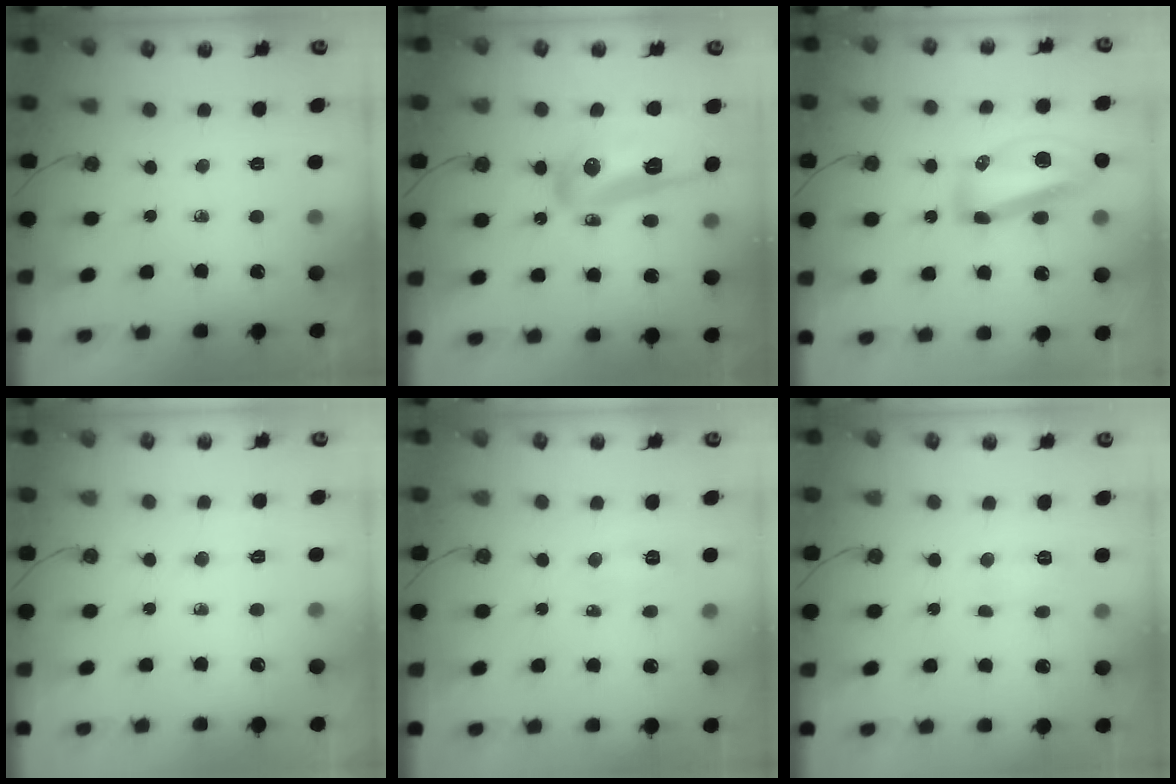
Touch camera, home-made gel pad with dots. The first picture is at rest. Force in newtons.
{"total": 18.4, "press": 17.5, "slide": 5.6}
{"total": 15.0, "press": 14.9, "slide": 1.4}
{"total": 2.9, "press": 2.9, "slide": 0.5}
{"total": 5.0, "press": 4.9, "slide": 0.7}
{"total": 3.8, "press": 3.8, "slide": 0.3}